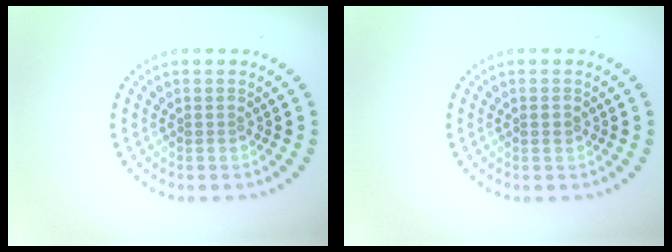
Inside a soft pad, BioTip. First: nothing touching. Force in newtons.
{"total": 1.0, "press": 1.0, "slide": 0.1}